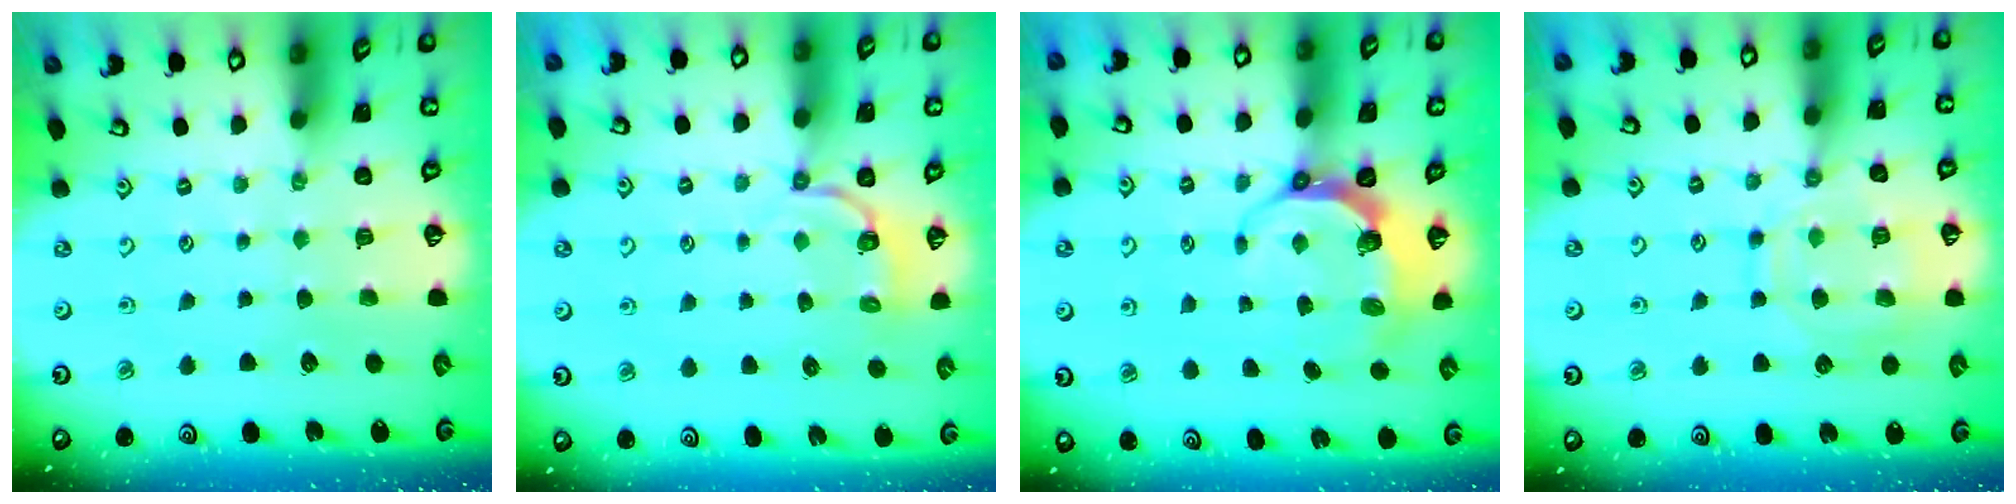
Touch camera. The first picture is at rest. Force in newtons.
{"total": 3.5, "press": 2.1, "slide": 2.9}
{"total": 7.2, "press": 5.9, "slide": 4.1}
{"total": 12.8, "press": 12.7, "slide": 1.2}